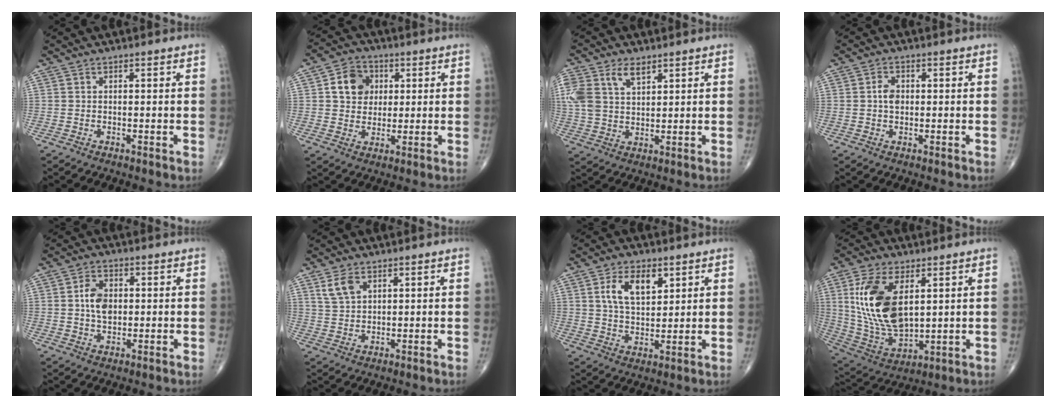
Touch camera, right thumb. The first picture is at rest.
{"total": 8.0, "force": [1.9, 6.7, 4.0], "torque": [-0.036, -0.001, 0.028]}
{"total": 11.2, "force": [5.1, 6.7, 7.4], "torque": [-0.176, -0.001, 0.105]}
{"total": 2.8, "force": [0.2, 1.9, 2.1], "torque": [-0.036, 0.003, -0.001]}
{"total": 5.8, "force": [0.6, 3.8, 4.3], "torque": [-0.072, 0.001, 0.009]}
{"total": 4.5, "force": [2.5, 2.6, 2.8], "torque": [-0.051, -0.006, 0.055]}
{"total": 8.9, "force": [3.7, 4.8, 6.5], "torque": [-0.098, -0.016, 0.070]}
{"total": 18.4, "force": [4.6, 9.6, 14.9], "torque": [-0.288, -0.025, 0.099]}